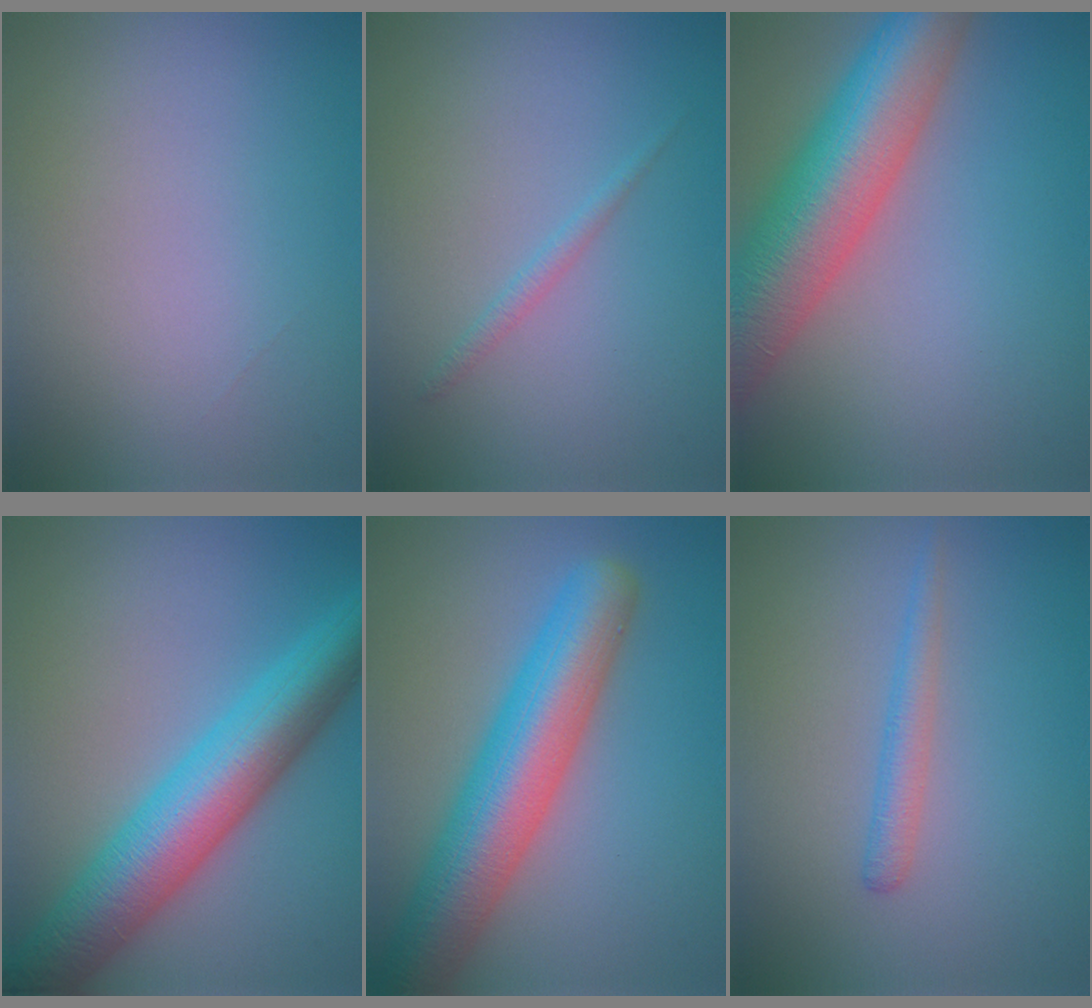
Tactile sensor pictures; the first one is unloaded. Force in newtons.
{"total": 1.0, "press": 1.0, "slide": 0.1}
{"total": 11.3, "press": 11.3, "slide": 0.6}
{"total": 9.0, "press": 9.0, "slide": 0.0}
{"total": 9.0, "press": 9.0, "slide": 0.3}
{"total": 1.7, "press": 1.7, "slide": 0.1}